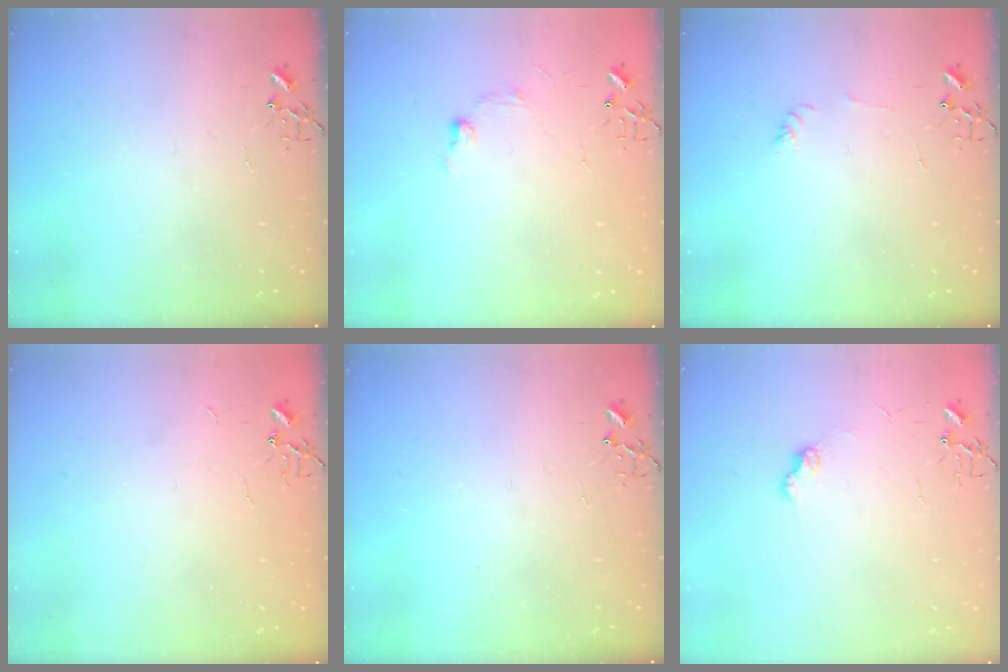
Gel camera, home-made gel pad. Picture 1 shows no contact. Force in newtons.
{"total": 6.4, "press": 6.3, "slide": 0.9}
{"total": 3.7, "press": 3.7, "slide": 0.5}
{"total": 2.2, "press": 2.2, "slide": 0.3}
{"total": 0.0}
{"total": 6.4, "press": 6.4, "slide": 0.8}